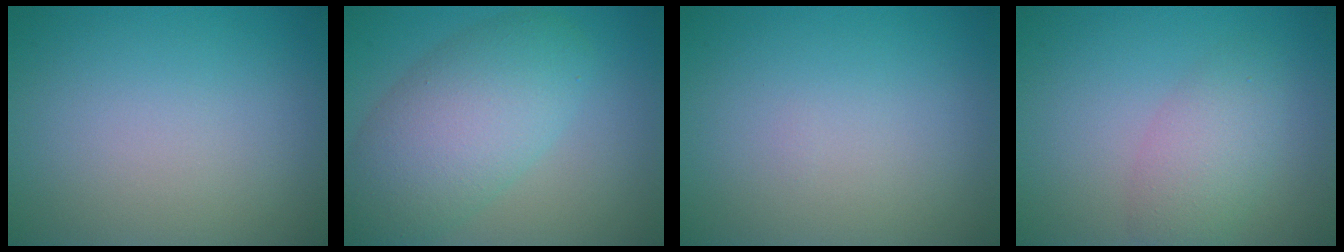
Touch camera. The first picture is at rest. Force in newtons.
{"total": 7.6, "press": 7.6, "slide": 0.4}
{"total": 0.0}
{"total": 2.3, "press": 2.3, "slide": 0.2}